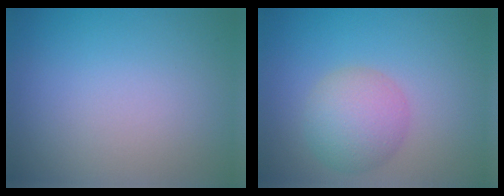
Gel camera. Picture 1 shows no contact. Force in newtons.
{"total": 4.4, "press": 4.4, "slide": 0.1}